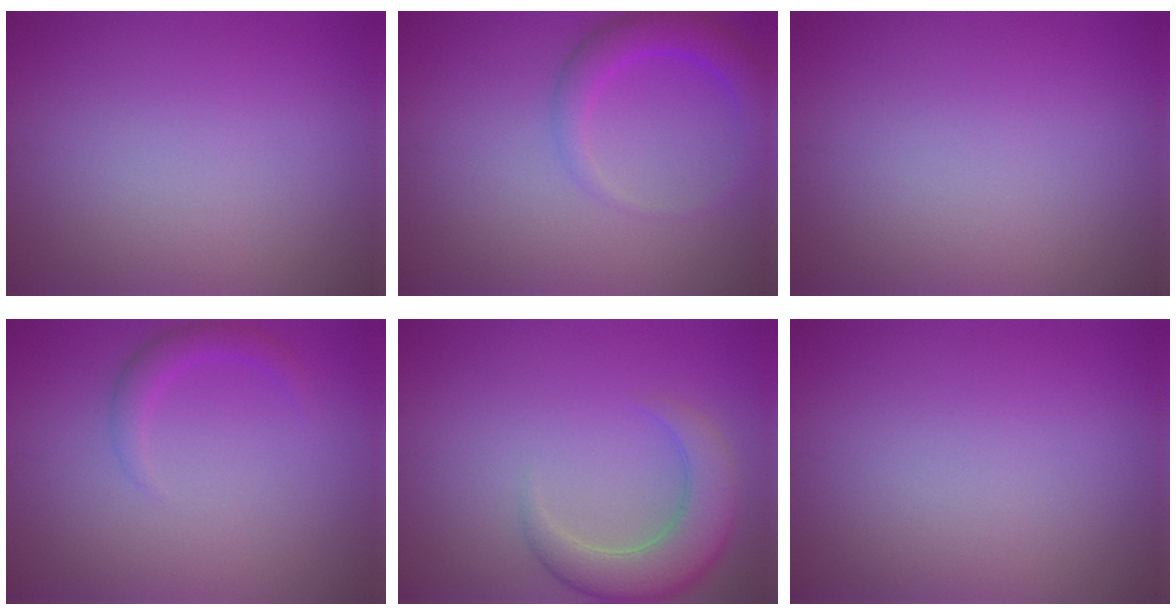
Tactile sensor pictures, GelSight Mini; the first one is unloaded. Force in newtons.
{"total": 3.2, "press": 3.2, "slide": 0.3}
{"total": 0.0}
{"total": 1.6, "press": 1.6, "slide": 0.1}
{"total": 4.7, "press": 4.7, "slide": 0.3}
{"total": 0.0}